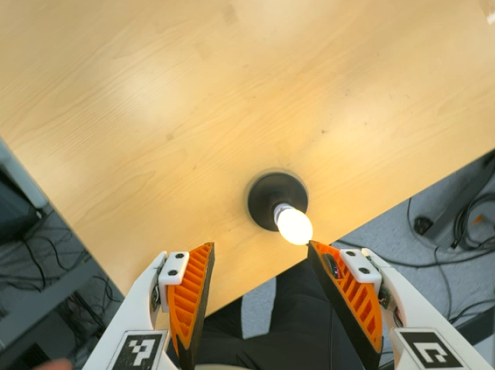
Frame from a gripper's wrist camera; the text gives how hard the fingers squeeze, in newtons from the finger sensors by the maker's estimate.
{"total": 0.0}